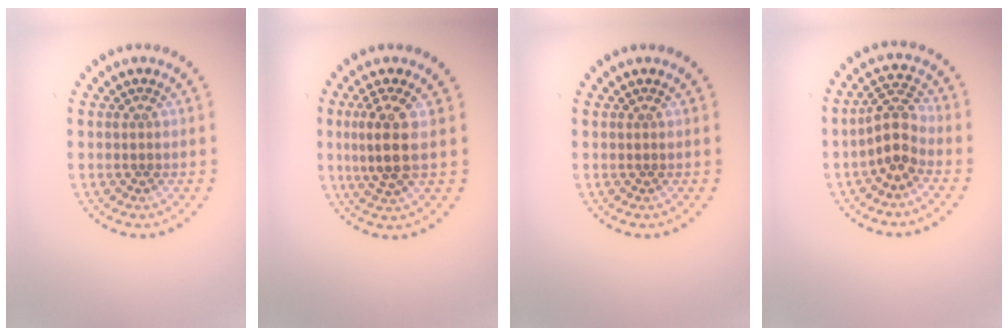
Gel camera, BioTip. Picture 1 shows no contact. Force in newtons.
{"total": 3.4, "press": 3.1, "slide": 1.4}
{"total": 0.0}
{"total": 3.2, "press": 2.9, "slide": 1.5}